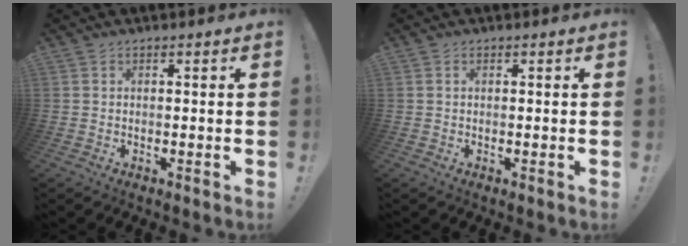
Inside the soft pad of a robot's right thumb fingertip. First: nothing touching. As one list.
[{"total": 0.0}]